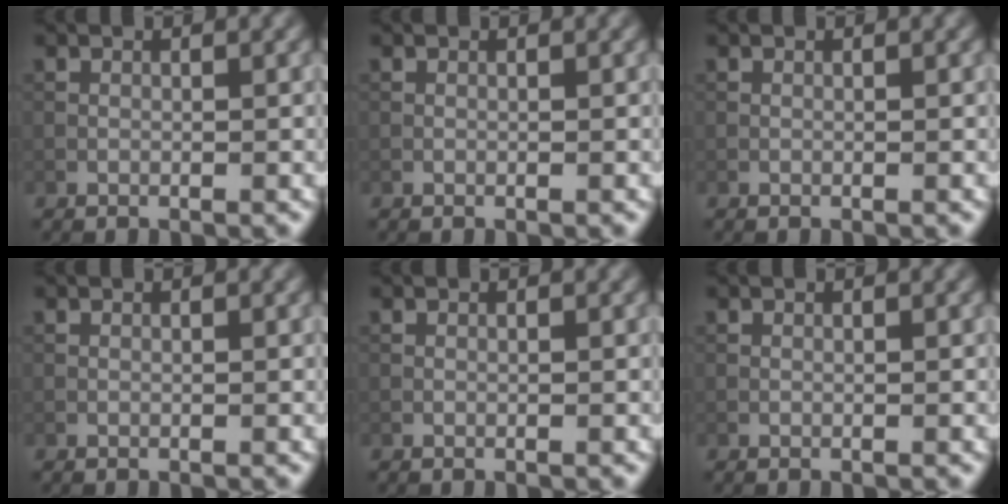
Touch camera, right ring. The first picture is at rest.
{"total": 0.0}
{"total": 0.0}
{"total": 0.0}
{"total": 0.0}
{"total": 0.0}